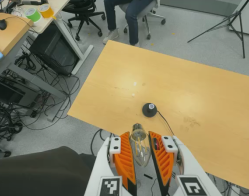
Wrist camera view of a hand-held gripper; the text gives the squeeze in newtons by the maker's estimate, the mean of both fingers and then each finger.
{"total": 14.5, "left": 15.8, "right": 13.1}